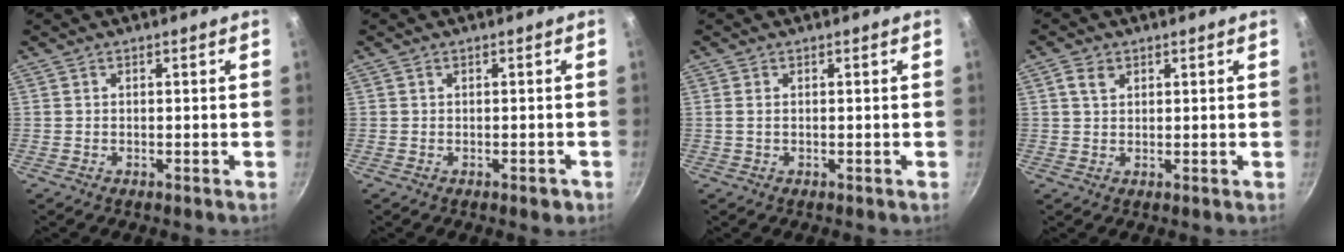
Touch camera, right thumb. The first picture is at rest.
{"total": 1.8, "force": [-0.8, 0.9, 1.3], "torque": [-0.006, 0.011, -0.006]}
{"total": 1.0, "force": [0.2, 0.5, 0.9], "torque": [-0.019, 0.000, 0.001]}
{"total": 2.7, "force": [1.3, 1.8, 1.5], "torque": [-0.021, 0.000, 0.024]}